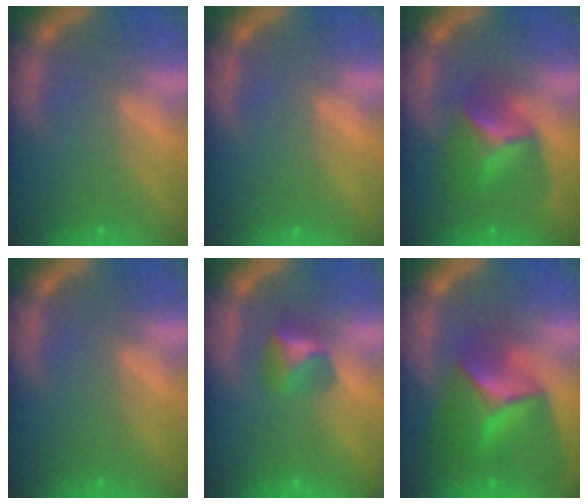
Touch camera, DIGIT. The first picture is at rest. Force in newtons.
{"total": 0.0}
{"total": 5.9}
{"total": 0.0}
{"total": 2.9}
{"total": 9.4}